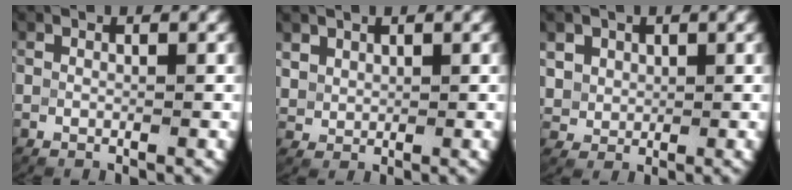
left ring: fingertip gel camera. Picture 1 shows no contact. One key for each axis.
{"total": 2.2, "fx": 1.2, "fy": 1.7, "fz": 0.8, "tx": -0.028, "ty": -0.005, "tz": 0.034}
{"total": 3.9, "fx": 1.2, "fy": 3.4, "fz": 1.5, "tx": -0.047, "ty": -0.014, "tz": 0.033}